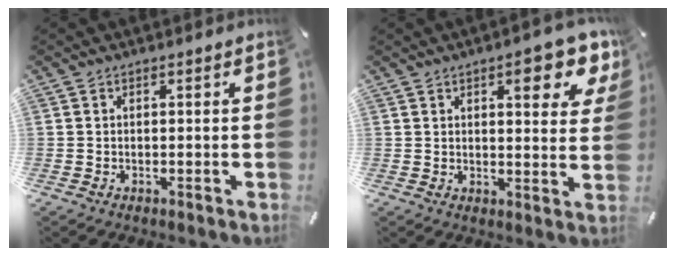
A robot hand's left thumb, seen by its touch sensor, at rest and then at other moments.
{"total": 10.1, "force": [5.8, 3.4, 7.5], "torque": [-0.092, -0.030, 0.090]}